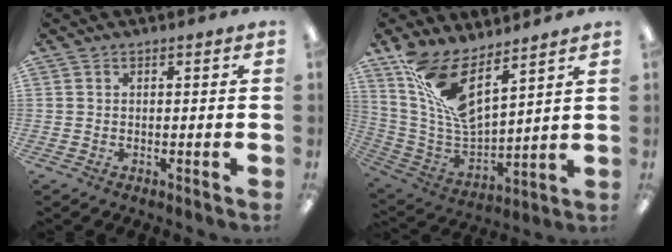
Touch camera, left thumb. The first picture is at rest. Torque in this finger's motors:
{"motor_torque": [2.23, 1.15, 1.77, -1.00, 0.45]}